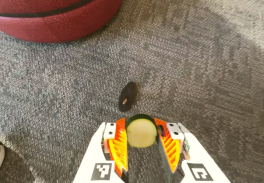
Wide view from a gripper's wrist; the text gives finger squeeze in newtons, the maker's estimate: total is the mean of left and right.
{"total": 9.6, "left": 9.5, "right": 9.7}